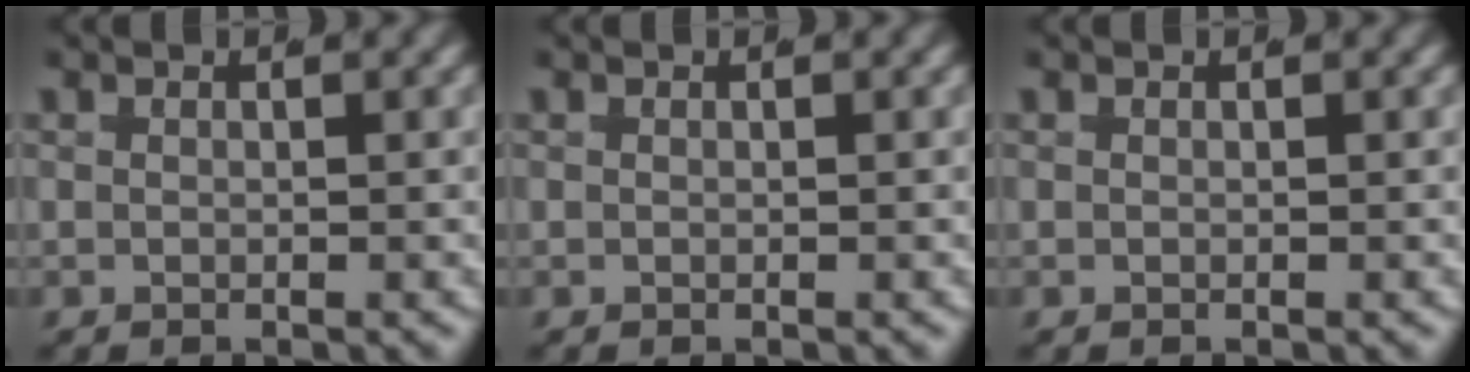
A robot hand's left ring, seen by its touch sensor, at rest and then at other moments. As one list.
[{"total": 0.0}, {"total": 0.0}]